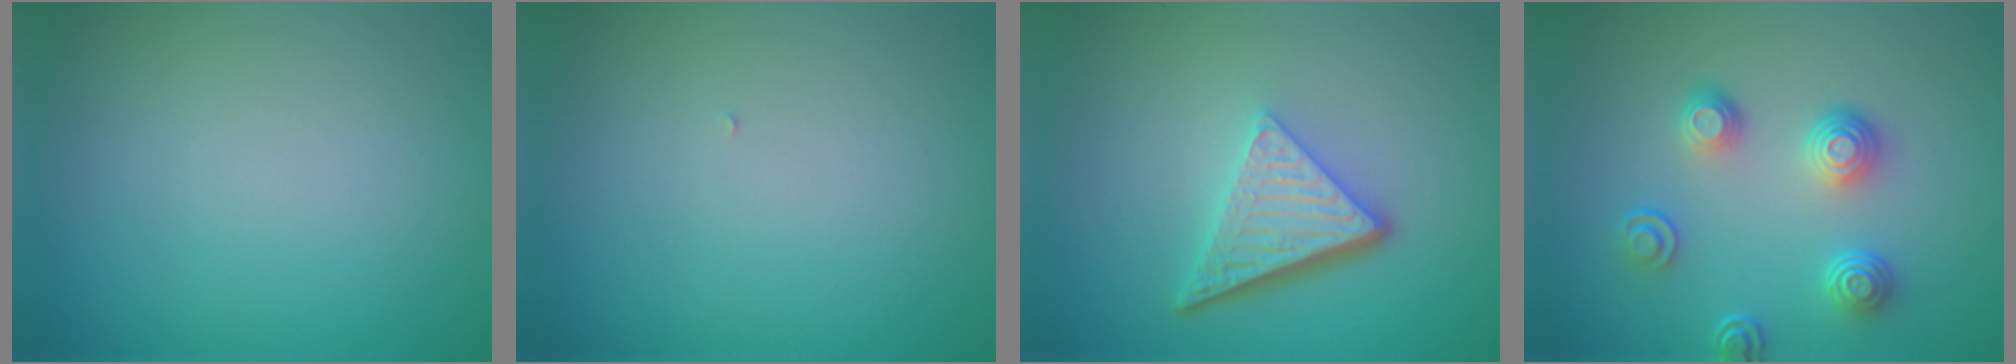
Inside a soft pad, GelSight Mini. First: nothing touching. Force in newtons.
{"total": 0.0}
{"total": 5.1, "press": 3.6, "slide": 3.7}
{"total": 3.6, "press": 2.9, "slide": 2.2}